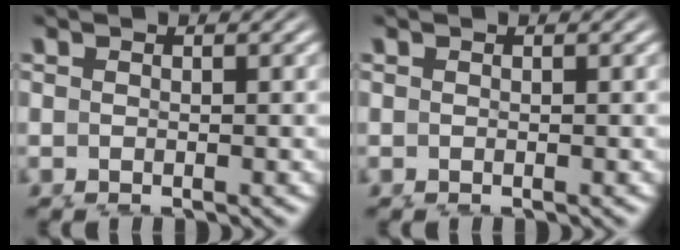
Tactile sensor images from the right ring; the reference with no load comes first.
{"total": 0.0}